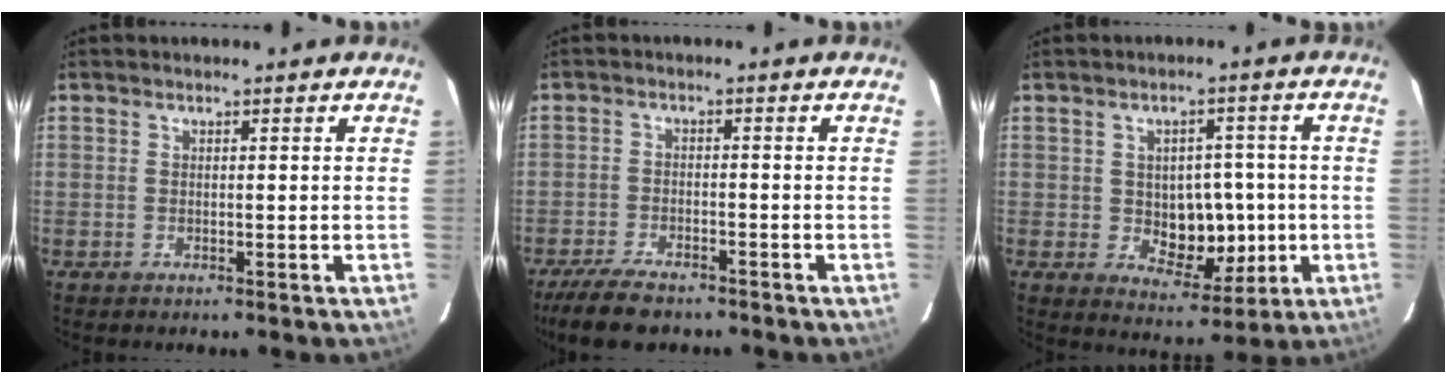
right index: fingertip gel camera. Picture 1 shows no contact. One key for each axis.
{"total": 7.5, "fx": -6.2, "fy": 2.6, "fz": 3.3, "tx": -0.062, "ty": -0.012, "tz": -0.105}
{"total": 8.1, "fx": -0.7, "fy": 5.3, "fz": 6.1, "tx": -0.081, "ty": 0.009, "tz": 0.004}